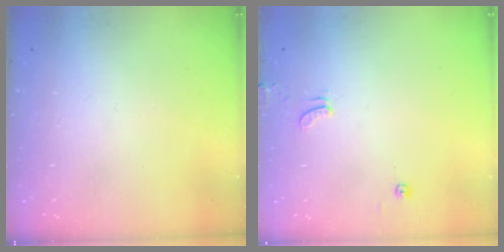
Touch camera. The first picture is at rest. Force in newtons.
{"total": 1.3, "press": 1.2, "slide": 0.4}